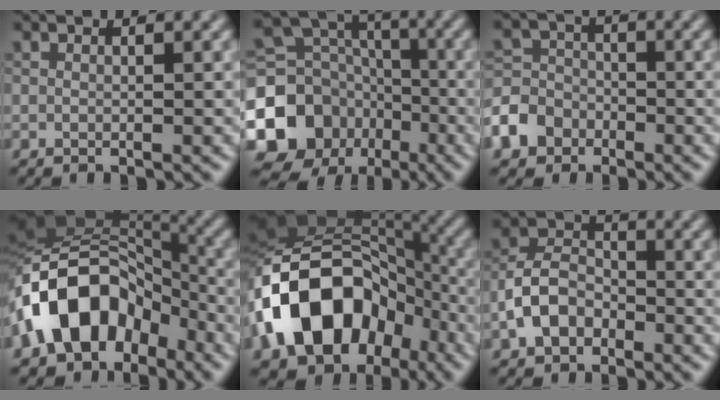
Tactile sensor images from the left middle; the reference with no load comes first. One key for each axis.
{"total": 14.6, "fx": -6.2, "fy": 12.2, "fz": 5.1, "tx": -0.125, "ty": -0.023, "tz": -0.120}
{"total": 6.1, "fx": -3.4, "fy": 4.8, "fz": 1.6, "tx": -0.021, "ty": -0.009, "tz": -0.080}
{"total": 12.9, "fx": -4.8, "fy": 8.8, "fz": 8.2, "tx": -0.140, "ty": 0.026, "tz": -0.103}
{"total": 15.2, "fx": -5.1, "fy": 10.8, "fz": 9.4, "tx": -0.158, "ty": 0.007, "tz": -0.100}
{"total": 4.3, "fx": -2.1, "fy": 2.9, "fz": 2.4, "tx": -0.048, "ty": 0.009, "tz": -0.047}